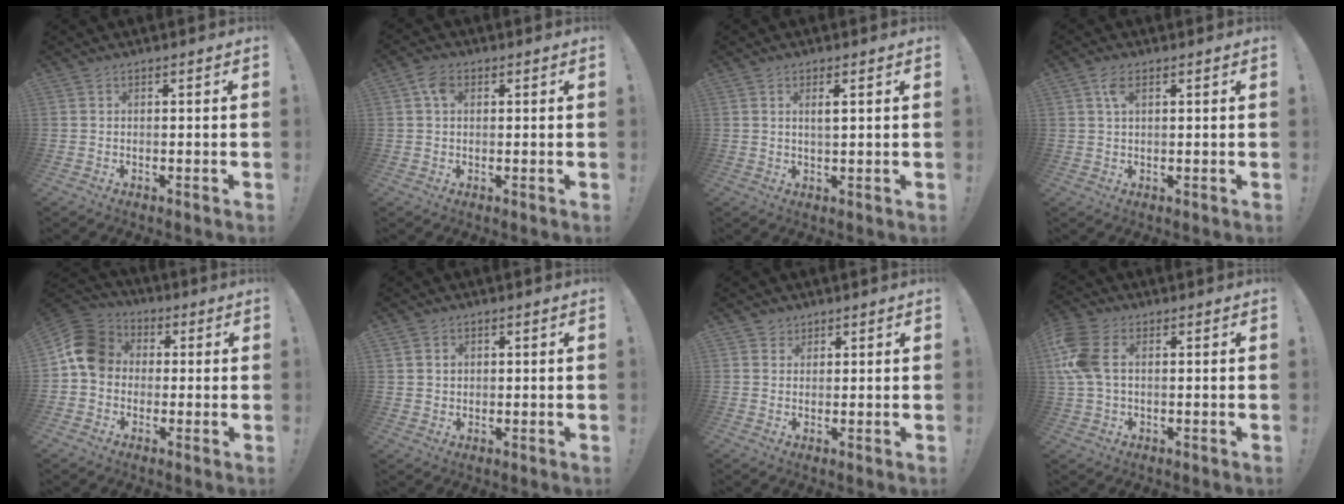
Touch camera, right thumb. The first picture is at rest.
{"total": 4.4, "force": [1.3, 2.9, 3.1], "torque": [-0.057, 0.008, 0.025]}
{"total": 2.5, "force": [0.8, 0.3, 2.3], "torque": [-0.038, -0.006, 0.011]}
{"total": 4.0, "force": [1.6, 2.0, 3.1], "torque": [-0.055, 0.001, 0.027]}
{"total": 12.2, "force": [0.6, 10.4, 6.4], "torque": [-0.095, 0.020, 0.017]}
{"total": 2.4, "force": [1.0, 2.2, 0.4], "torque": [0.001, -0.005, 0.016]}
{"total": 2.3, "force": [1.4, 1.8, 0.0], "torque": [0.002, -0.006, 0.023]}
{"total": 9.8, "force": [2.0, 5.9, 7.5], "torque": [-0.180, 0.003, 0.037]}